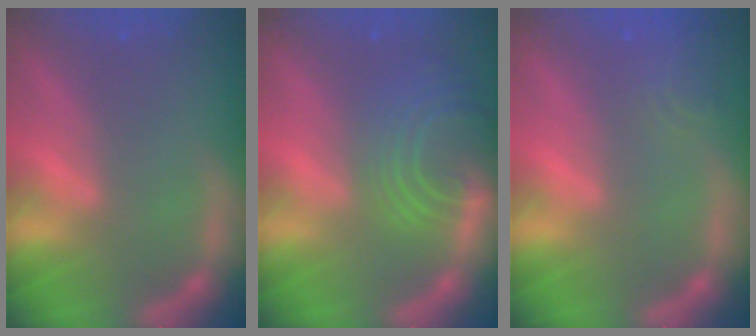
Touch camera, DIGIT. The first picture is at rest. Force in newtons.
{"total": 9.0}
{"total": 2.9}